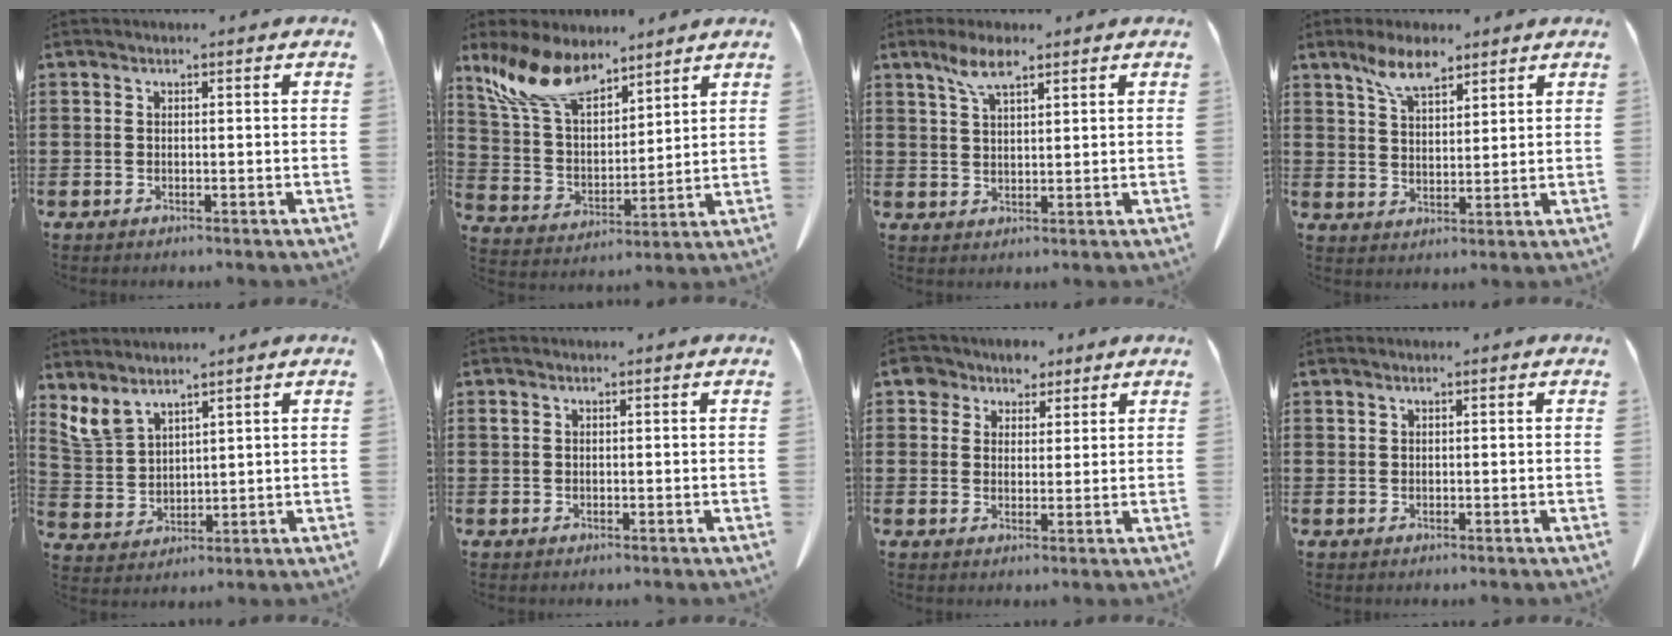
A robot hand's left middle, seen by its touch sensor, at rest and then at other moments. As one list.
[{"total": 11.7, "force": [8.6, 5.0, 6.2], "torque": [-0.156, -0.020, 0.164]}, {"total": 4.8, "force": [3.0, 1.6, 3.4], "torque": [-0.074, 0.003, 0.055]}, {"total": 6.3, "force": [4.5, 2.6, 3.6], "torque": [-0.084, 0.001, 0.084]}, {"total": 5.3, "force": [4.4, 2.1, 2.1], "torque": [-0.068, -0.015, 0.082]}, {"total": 0.7, "force": [0.2, 0.6, 0.2], "torque": [-0.007, 0.005, 0.003]}, {"total": 4.8, "force": [3.5, 3.1, 0.9], "torque": [-0.032, 0.002, 0.064]}, {"total": 0.6, "force": [0.4, 0.4, 0.0], "torque": [-0.003, 0.001, 0.009]}]